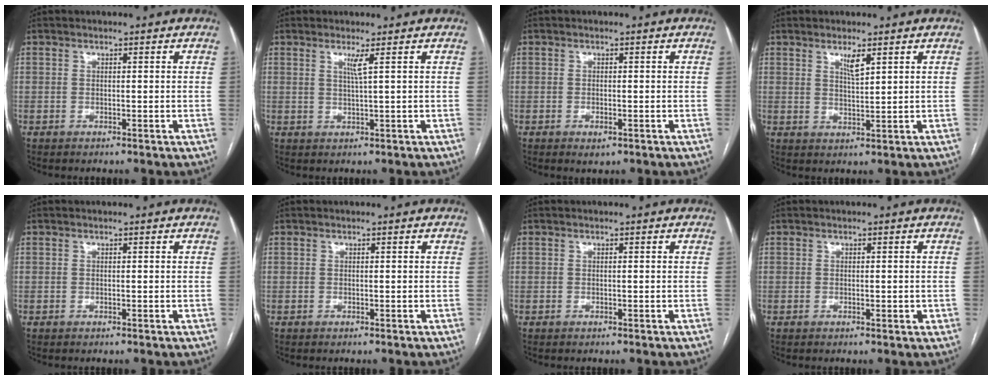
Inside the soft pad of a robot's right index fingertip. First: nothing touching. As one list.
[{"total": 1.9, "force": [0.8, -0.7, 1.5], "torque": [-0.036, -0.008, 0.019]}, {"total": 1.5, "force": [-0.8, 0.7, 1.1], "torque": [-0.017, -0.002, -0.005]}, {"total": 2.7, "force": [1.7, 0.2, 2.1], "torque": [-0.043, -0.006, 0.033]}, {"total": 0.0}, {"total": 0.0}, {"total": 0.0}, {"total": 0.9, "force": [-0.2, 0.4, 0.9], "torque": [-0.010, 0.000, 0.000]}]